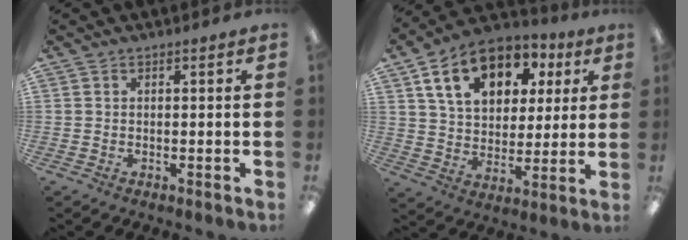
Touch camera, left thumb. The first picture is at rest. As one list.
[{"total": 16.3, "force": [8.2, 11.1, 8.8], "torque": [-0.149, -0.017, 0.148]}]